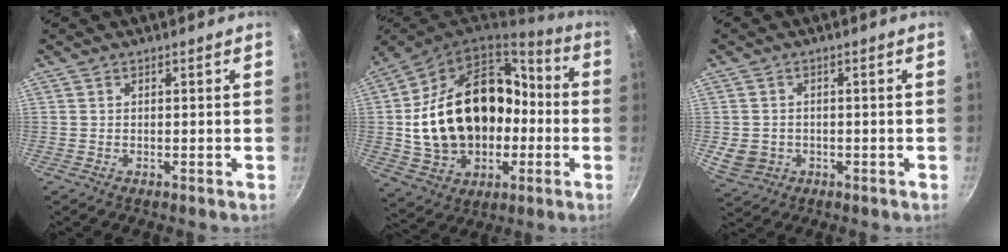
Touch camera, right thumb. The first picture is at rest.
{"total": 27.2, "force": [-1.6, 19.8, 18.6], "torque": [-0.288, 0.066, -0.003]}
{"total": 5.1, "force": [-1.0, 4.4, 2.4], "torque": [-0.038, 0.006, -0.005]}